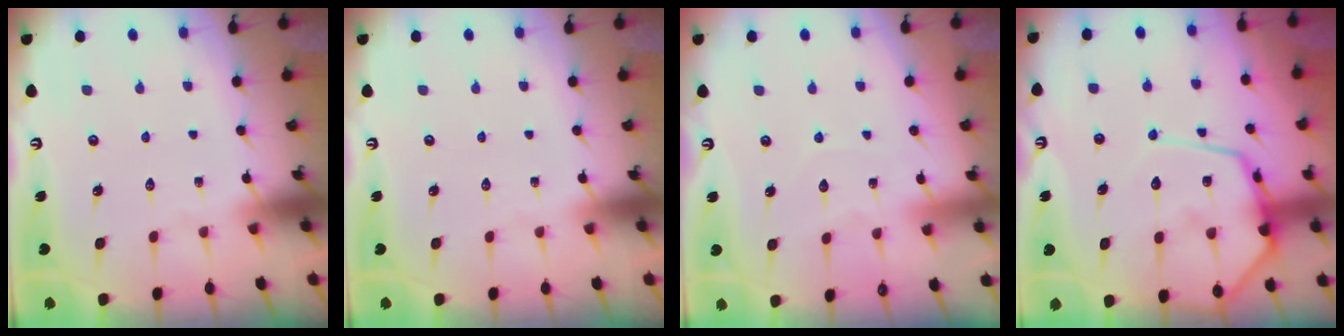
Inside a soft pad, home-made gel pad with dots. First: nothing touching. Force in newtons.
{"total": 0.0}
{"total": 4.4, "press": 4.3, "slide": 0.3}
{"total": 16.0, "press": 16.0, "slide": 1.6}